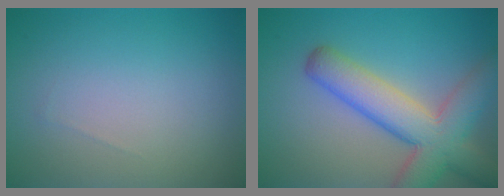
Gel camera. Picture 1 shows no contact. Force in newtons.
{"total": 7.9, "press": 7.9, "slide": 0.5}